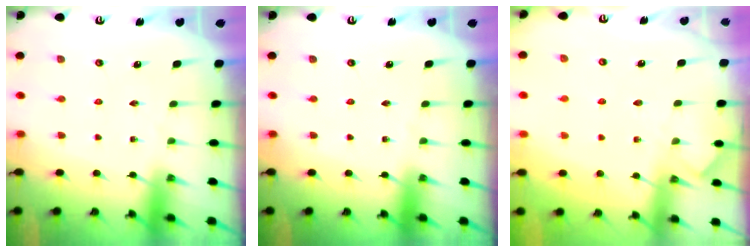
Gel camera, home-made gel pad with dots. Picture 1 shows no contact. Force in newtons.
{"total": 0.0}
{"total": 4.5, "press": 4.5, "slide": 0.6}